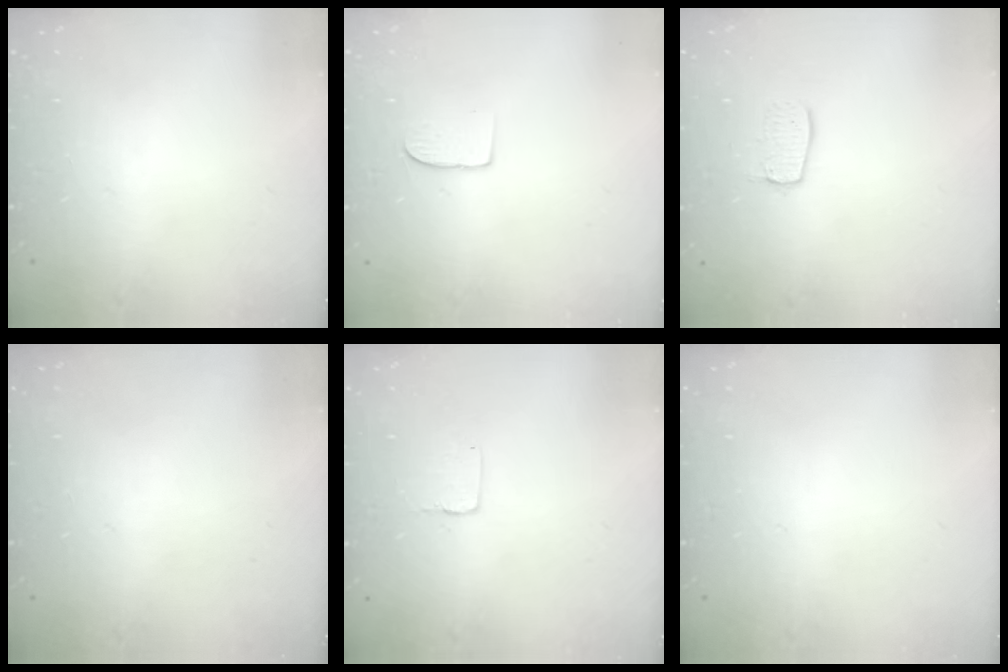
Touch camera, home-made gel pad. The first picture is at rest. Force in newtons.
{"total": 6.8, "press": 6.8, "slide": 0.5}
{"total": 7.1, "press": 7.1, "slide": 0.3}
{"total": 0.0}
{"total": 1.0, "press": 1.0, "slide": 0.1}
{"total": 0.0}